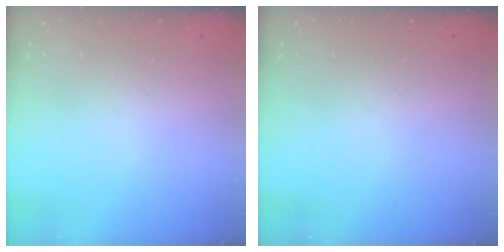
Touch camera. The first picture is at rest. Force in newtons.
{"total": 0.0}